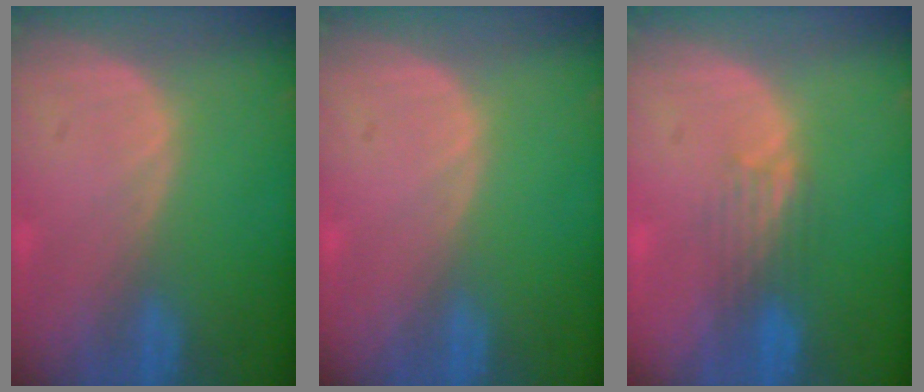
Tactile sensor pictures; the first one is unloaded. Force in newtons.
{"total": 0.0}
{"total": 3.7, "press": 3.2, "slide": 1.8}